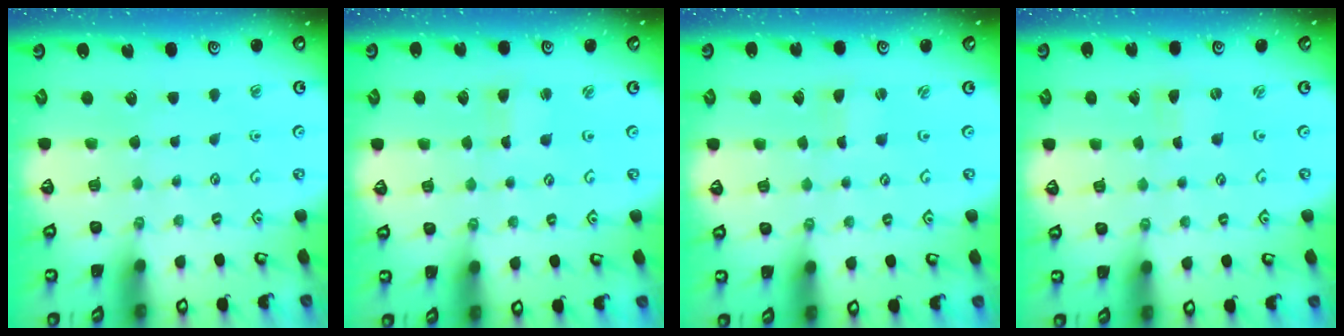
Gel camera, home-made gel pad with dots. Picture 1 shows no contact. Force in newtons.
{"total": 2.2, "press": 2.1, "slide": 0.3}
{"total": 0.0}
{"total": 0.0}